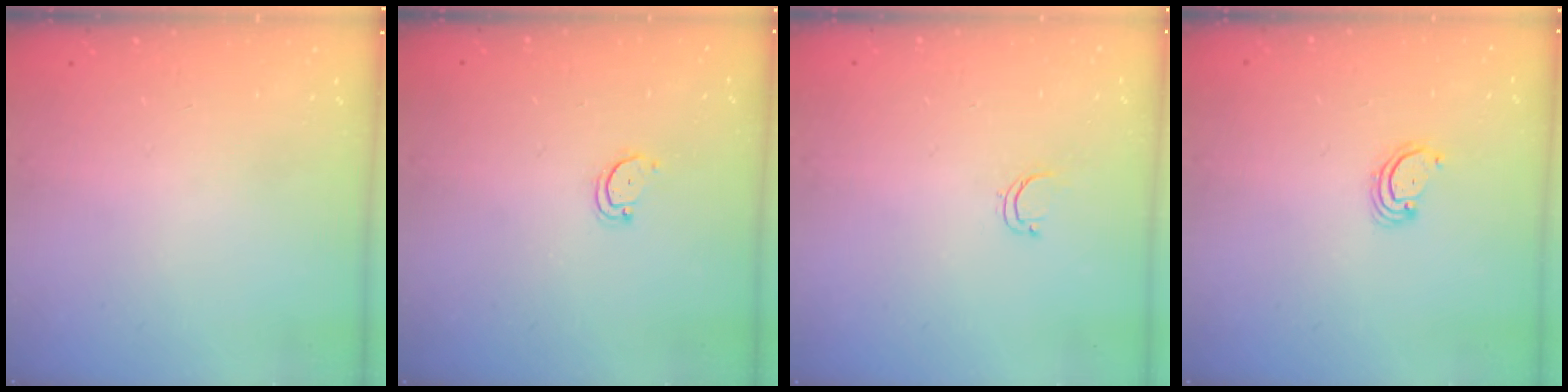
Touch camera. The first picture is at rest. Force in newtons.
{"total": 3.0, "press": 3.0, "slide": 0.2}
{"total": 3.5, "press": 3.5, "slide": 0.5}
{"total": 2.8, "press": 2.8, "slide": 0.2}